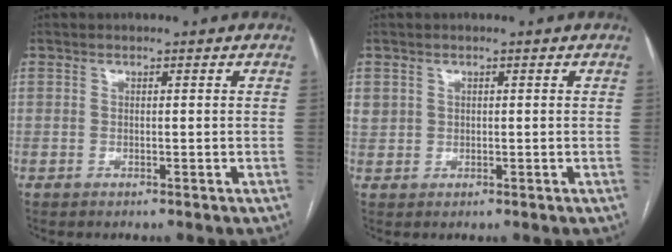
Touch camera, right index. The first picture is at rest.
{"total": 2.2, "force": [0.9, 1.9, 0.4], "torque": [0.002, 0.011, 0.019]}